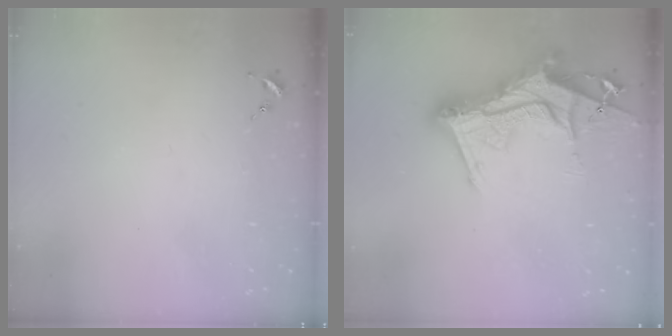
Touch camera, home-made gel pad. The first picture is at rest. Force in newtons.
{"total": 22.4, "press": 22.4, "slide": 1.8}